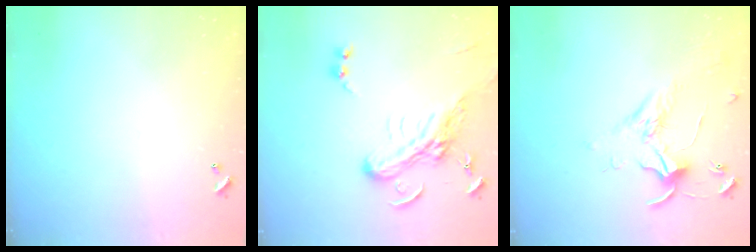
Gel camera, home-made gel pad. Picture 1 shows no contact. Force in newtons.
{"total": 3.1, "press": 2.7, "slide": 1.6}
{"total": 1.8, "press": 1.7, "slide": 0.4}